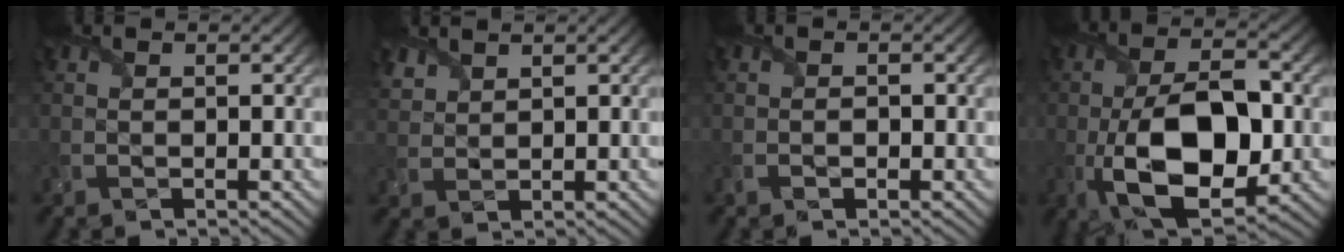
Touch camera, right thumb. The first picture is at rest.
{"total": 2.7, "force": [2.2, 1.3, 0.8], "torque": [-0.027, 0.004, 0.054]}
{"total": 1.2, "force": [-0.6, 0.8, 0.7], "torque": [-0.012, -0.004, -0.010]}
{"total": 14.1, "force": [-3.2, 7.3, 11.7], "torque": [-0.216, -0.014, -0.058]}